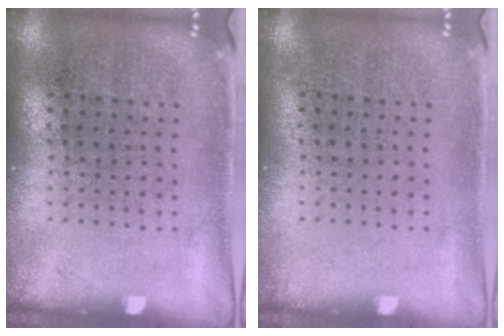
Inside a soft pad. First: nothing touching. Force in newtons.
{"total": 0.0}